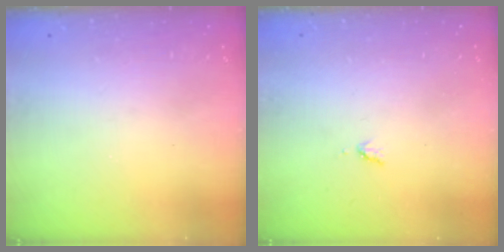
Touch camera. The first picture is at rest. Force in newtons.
{"total": 3.4, "press": 3.4, "slide": 0.4}